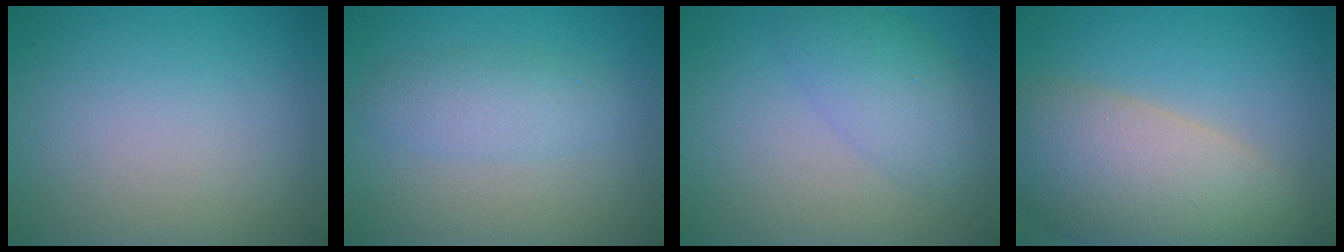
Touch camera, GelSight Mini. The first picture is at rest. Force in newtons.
{"total": 2.8, "press": 2.8, "slide": 0.1}
{"total": 3.8, "press": 3.8, "slide": 0.1}
{"total": 9.7, "press": 9.6, "slide": 0.9}